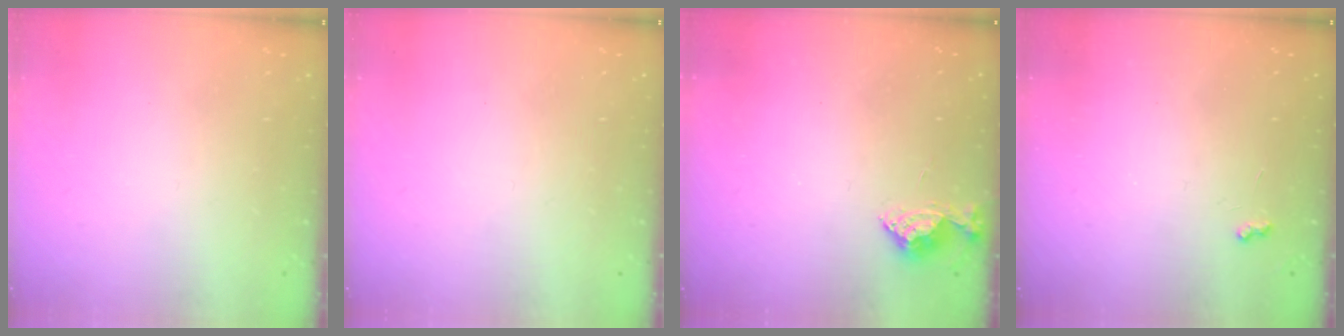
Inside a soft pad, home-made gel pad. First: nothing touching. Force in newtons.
{"total": 0.0}
{"total": 5.3, "press": 5.3, "slide": 0.7}
{"total": 3.0, "press": 3.0, "slide": 0.4}